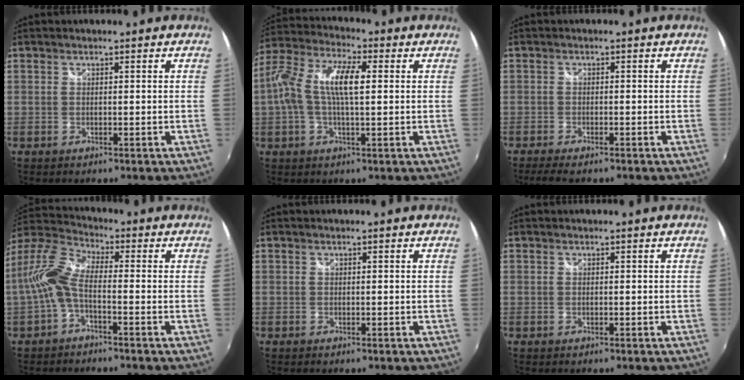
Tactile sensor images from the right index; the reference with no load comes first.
{"total": 12.2, "force": [1.2, 4.1, 11.5], "torque": [-0.232, 0.021, 0.016]}
{"total": 5.1, "force": [-4.0, 1.2, 2.8], "torque": [-0.066, -0.022, -0.071]}
{"total": 8.6, "force": [-1.6, 3.3, 7.8], "torque": [-0.178, 0.018, -0.037]}
{"total": 0.0}
{"total": 0.0}